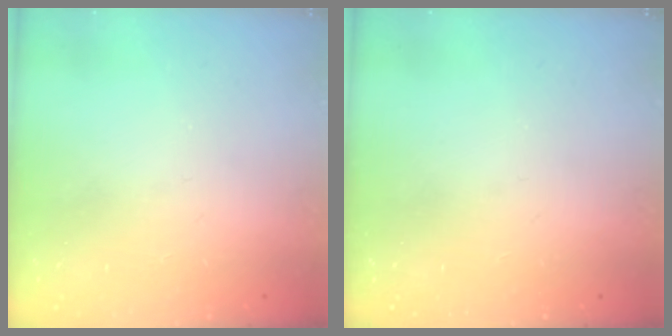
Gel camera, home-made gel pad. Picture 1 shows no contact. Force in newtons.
{"total": 0.0}